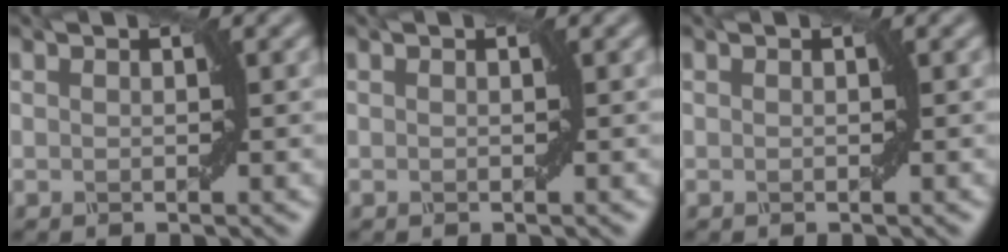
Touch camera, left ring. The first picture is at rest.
{"total": 0.0}
{"total": 0.0}